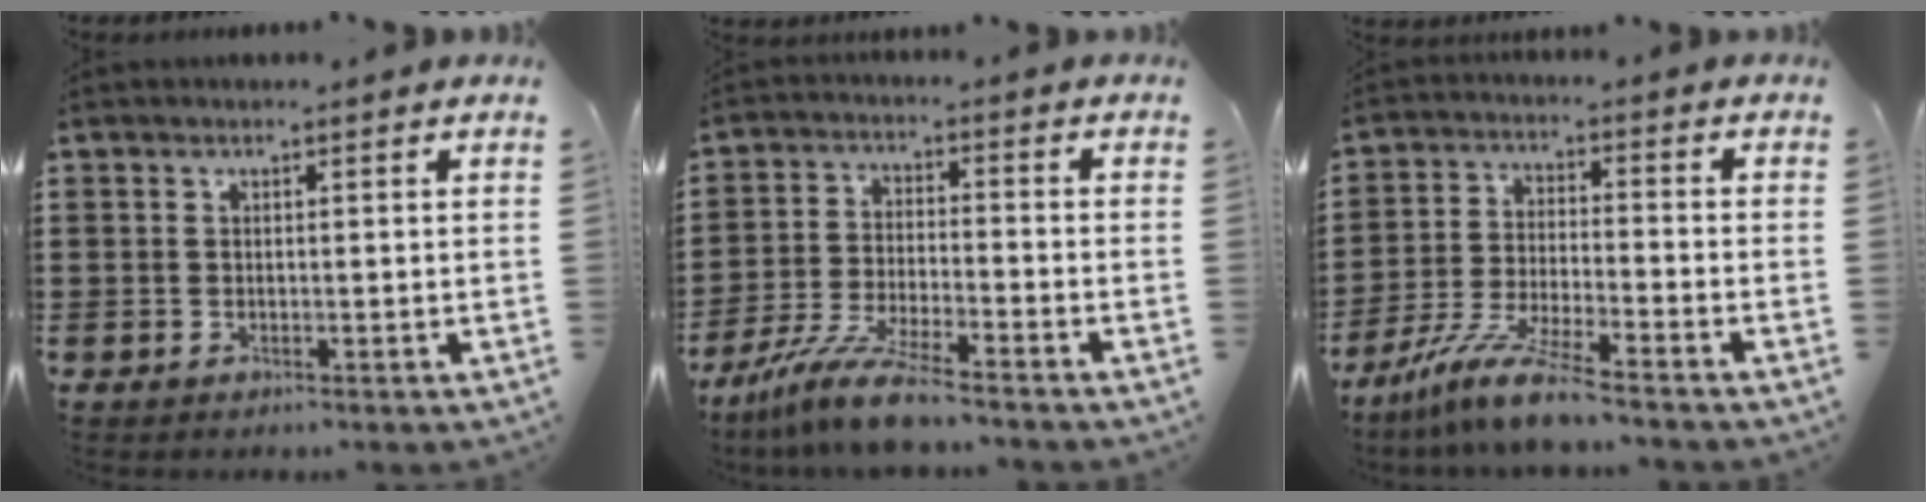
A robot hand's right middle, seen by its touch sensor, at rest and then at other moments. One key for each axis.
{"total": 8.6, "fx": -7.6, "fy": 0.0, "fz": 4.1, "tx": -0.089, "ty": -0.007, "tz": -0.148}
{"total": 8.9, "fx": -7.7, "fy": -0.1, "fz": 4.5, "tx": -0.098, "ty": -0.006, "tz": -0.151}